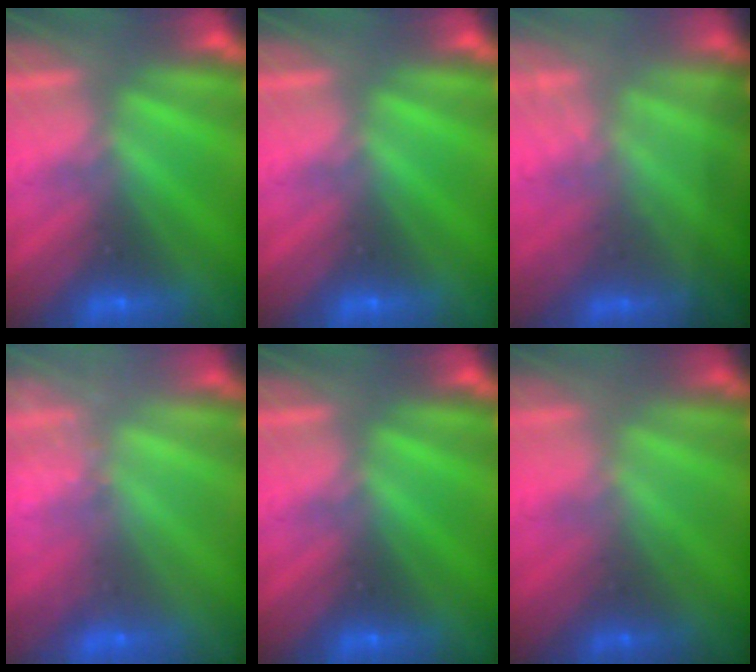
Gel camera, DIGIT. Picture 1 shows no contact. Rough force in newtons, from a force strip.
{"total": 0.0}
{"total": 1.3}
{"total": 2.7}
{"total": 0.0}
{"total": 1.6}